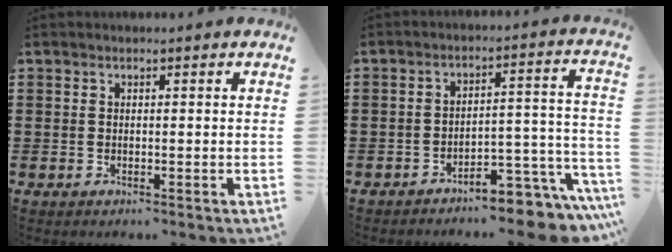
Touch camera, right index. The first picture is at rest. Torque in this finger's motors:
{"motor_torque": [0.72, 0.79, 0.42, 0.08]}